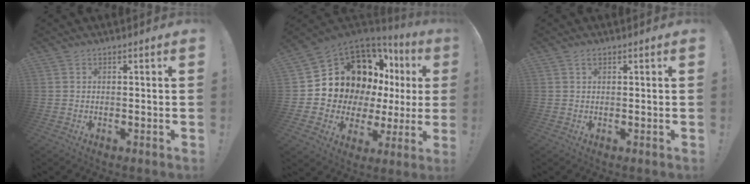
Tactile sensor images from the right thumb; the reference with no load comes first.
{"total": 14.6, "force": [7.7, 9.6, 7.7], "torque": [-0.111, -0.073, 0.166]}
{"total": 1.1, "force": [0.5, 0.6, 0.7], "torque": [-0.013, 0.002, 0.009]}